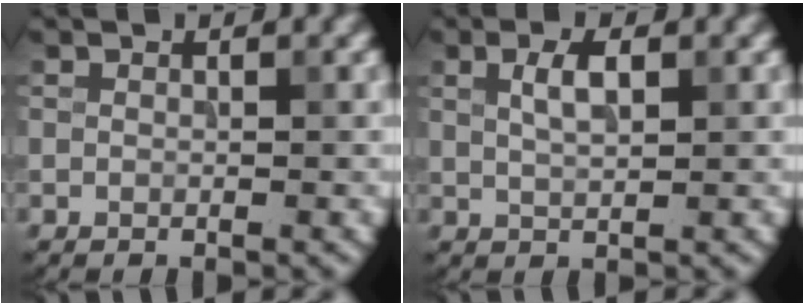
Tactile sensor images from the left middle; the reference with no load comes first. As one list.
[{"total": 2.4, "force": [0.8, 0.9, 2.1], "torque": [-0.040, 0.003, 0.017]}]